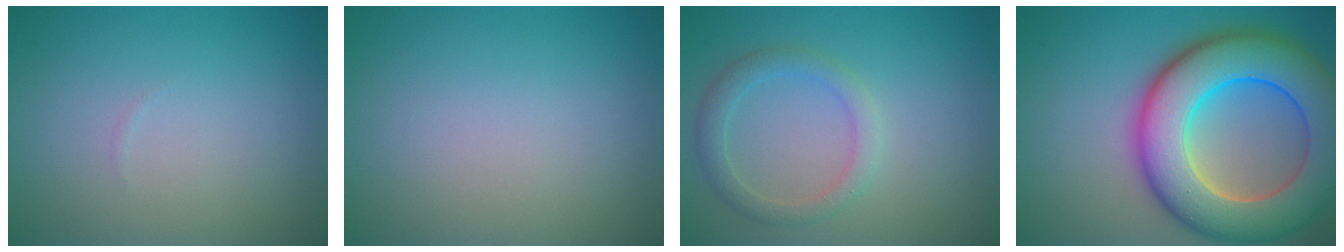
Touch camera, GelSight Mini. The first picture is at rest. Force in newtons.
{"total": 0.0}
{"total": 2.4, "press": 2.4, "slide": 0.1}
{"total": 12.4, "press": 12.4, "slide": 0.6}